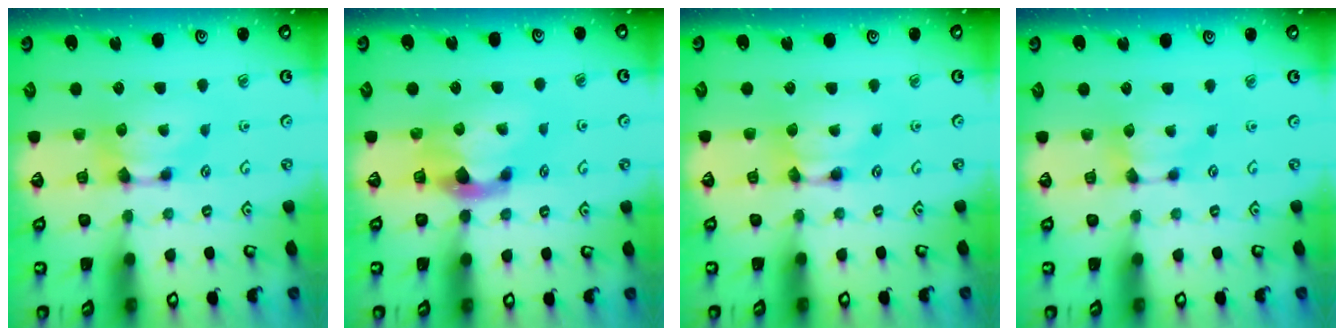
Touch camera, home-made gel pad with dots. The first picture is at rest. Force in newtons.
{"total": 2.9, "press": 2.6, "slide": 1.4}
{"total": 1.5, "press": 1.5, "slide": 0.2}
{"total": 0.6, "press": 0.6, "slide": 0.3}